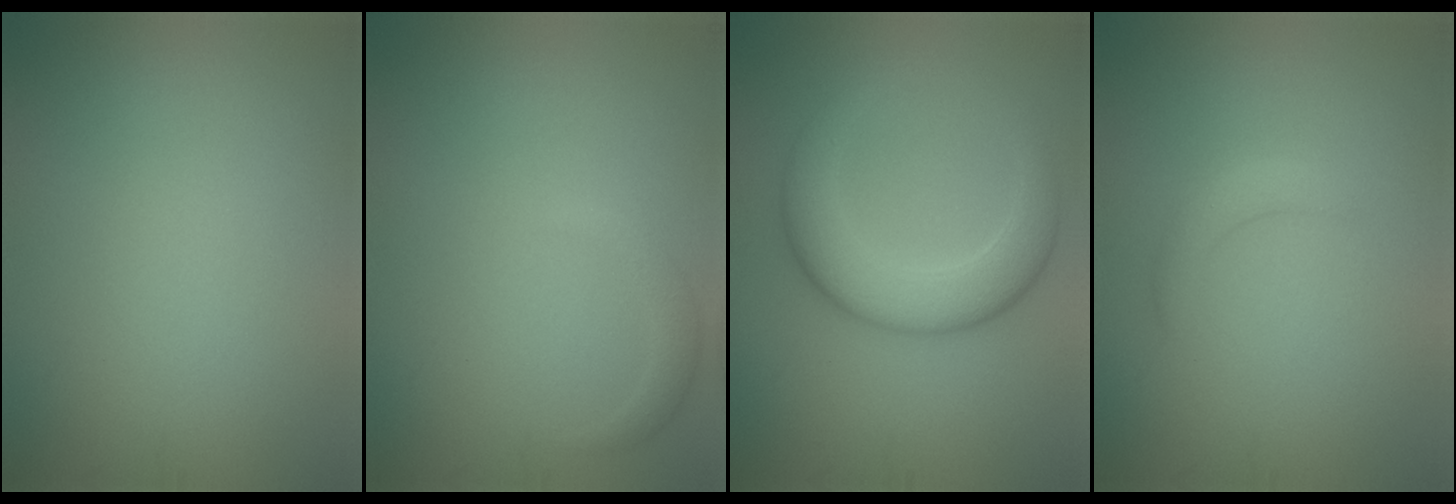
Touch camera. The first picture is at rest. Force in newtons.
{"total": 1.3, "press": 1.3, "slide": 0.1}
{"total": 5.9, "press": 5.9, "slide": 0.2}
{"total": 1.6, "press": 1.6, "slide": 0.2}